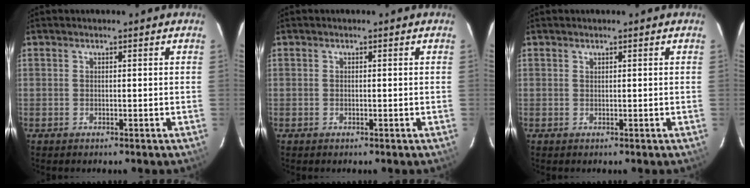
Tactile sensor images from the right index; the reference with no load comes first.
{"total": 0.0}
{"total": 0.0}